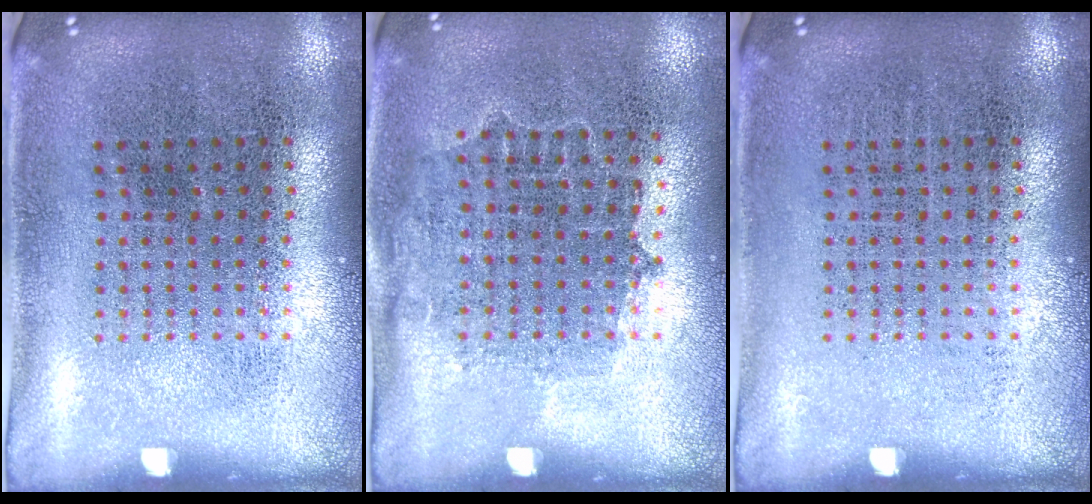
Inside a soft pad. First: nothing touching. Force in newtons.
{"total": 0.8, "press": 0.7, "slide": 0.4}
{"total": 0.0}